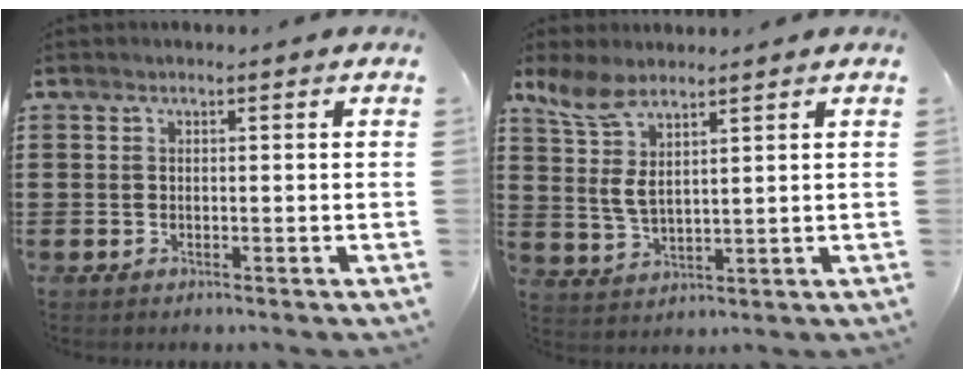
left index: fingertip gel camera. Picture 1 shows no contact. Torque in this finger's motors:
{"motor_torque": [1.05, -1.03, 0.56, 0.15]}